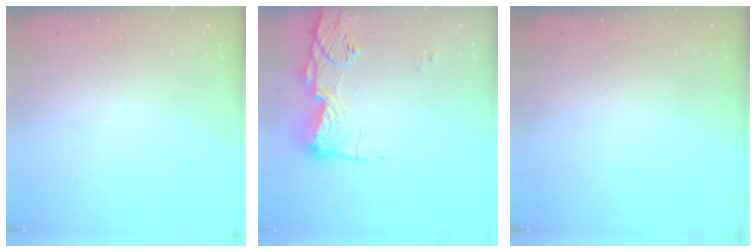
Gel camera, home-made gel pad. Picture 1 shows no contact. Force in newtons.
{"total": 14.2, "press": 14.2, "slide": 1.5}
{"total": 0.0}